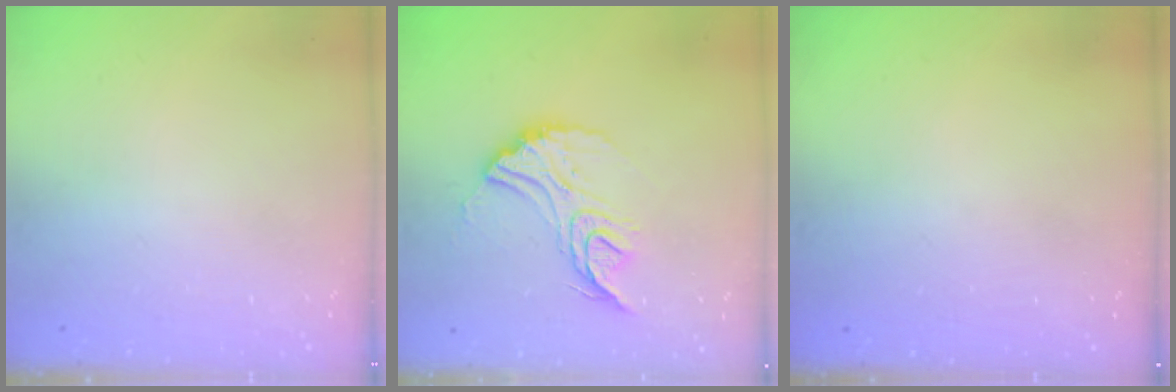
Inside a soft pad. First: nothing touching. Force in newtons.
{"total": 14.3, "press": 14.2, "slide": 1.1}
{"total": 3.5, "press": 3.5, "slide": 0.1}